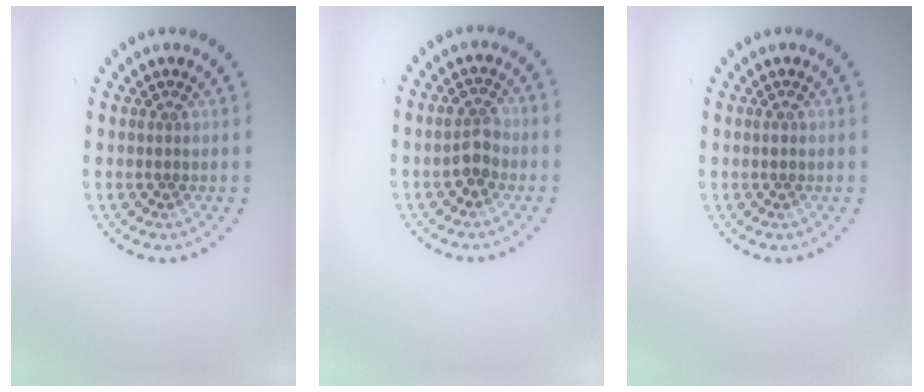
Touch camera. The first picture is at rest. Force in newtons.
{"total": 2.1, "press": 2.1, "slide": 0.3}
{"total": 0.6, "press": 0.6, "slide": 0.1}